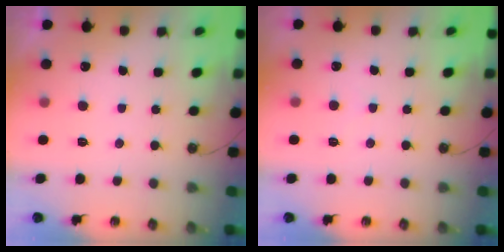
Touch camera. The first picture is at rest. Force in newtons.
{"total": 2.3, "press": 2.2, "slide": 0.4}